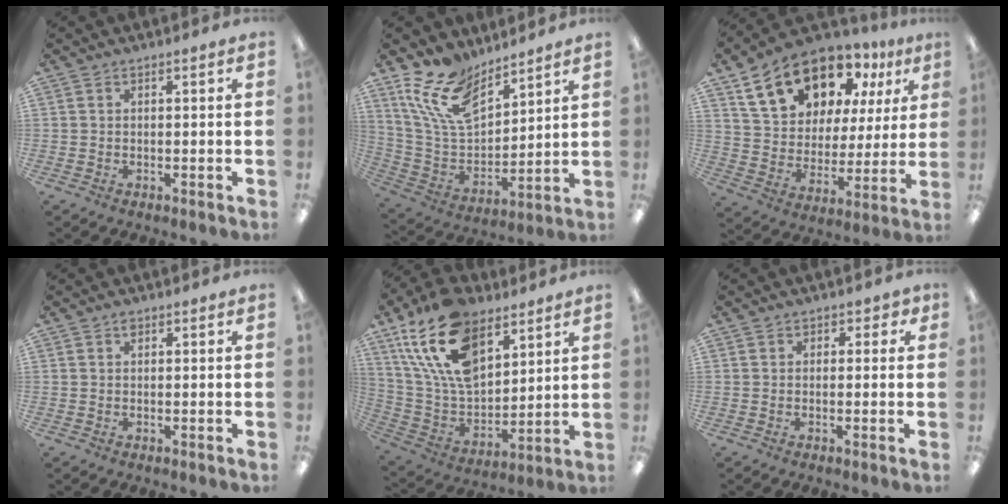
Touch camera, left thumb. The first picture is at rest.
{"total": 15.3, "force": [10.6, 7.9, 7.8], "torque": [-0.178, -0.043, 0.204]}
{"total": 18.8, "force": [12.0, 11.4, 9.0], "torque": [-0.158, -0.057, 0.219]}
{"total": 0.9, "force": [0.5, 0.5, 0.5], "torque": [-0.012, 0.004, 0.008]}
{"total": 21.2, "force": [12.1, 12.0, 12.6], "torque": [-0.273, -0.055, 0.219]}
{"total": 1.6, "force": [0.5, 1.4, 0.7], "torque": [-0.006, 0.003, 0.005]}